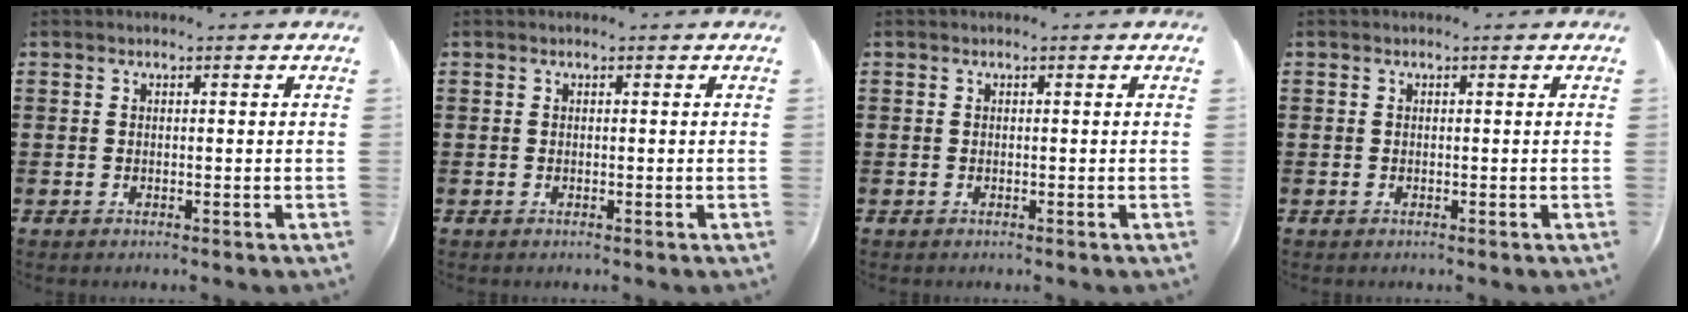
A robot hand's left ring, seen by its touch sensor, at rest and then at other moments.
{"total": 0.0}
{"total": 0.0}
{"total": 0.0}